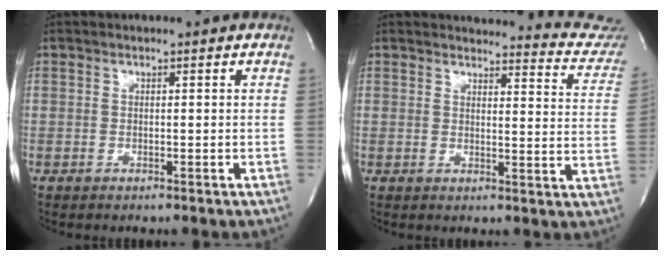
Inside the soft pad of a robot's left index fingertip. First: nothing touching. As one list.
[{"total": 12.8, "force": [12.8, 0.0, 0.5], "torque": [0.016, -0.112, 0.110]}]